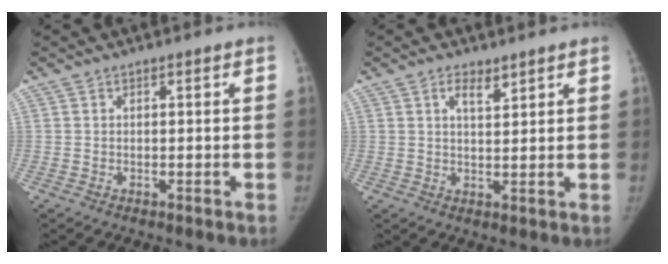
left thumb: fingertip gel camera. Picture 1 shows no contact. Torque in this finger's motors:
{"motor_torque": [-0.05, 0.07, -0.12, 0.30, 0.05]}